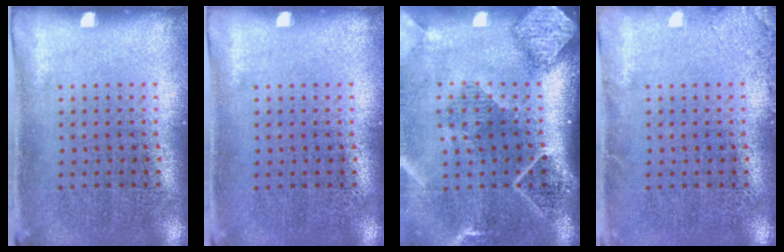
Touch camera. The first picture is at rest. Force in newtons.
{"total": 0.0}
{"total": 2.7, "press": 2.0, "slide": 1.8}
{"total": 1.3, "press": 1.3, "slide": 0.2}